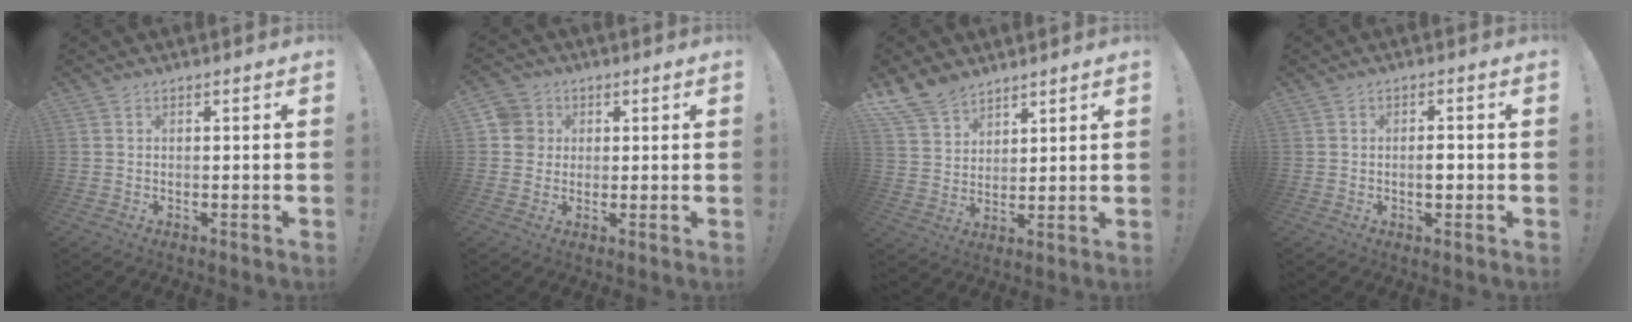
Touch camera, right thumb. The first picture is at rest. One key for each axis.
{"total": 10.1, "fx": 1.7, "fy": 9.6, "fz": 2.8, "tx": -0.047, "ty": 0.009, "tz": 0.038}
{"total": 10.4, "fx": 8.5, "fy": 5.5, "fz": 2.6, "tx": -0.057, "ty": -0.054, "tz": 0.168}
{"total": 2.5, "fx": -0.4, "fy": 1.6, "fz": 1.9, "tx": -0.018, "ty": 0.001, "tz": -0.011}